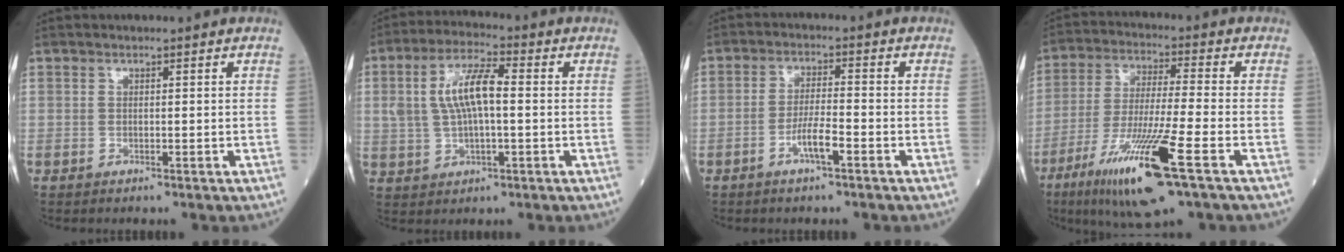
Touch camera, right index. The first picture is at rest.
{"total": 8.6, "force": [1.1, 2.8, 8.1], "torque": [-0.169, 0.019, 0.024]}
{"total": 6.9, "force": [-3.4, 0.7, 5.9], "torque": [-0.119, 0.001, -0.062]}
{"total": 15.4, "force": [-7.5, 0.4, 13.4], "torque": [-0.272, -0.037, -0.131]}